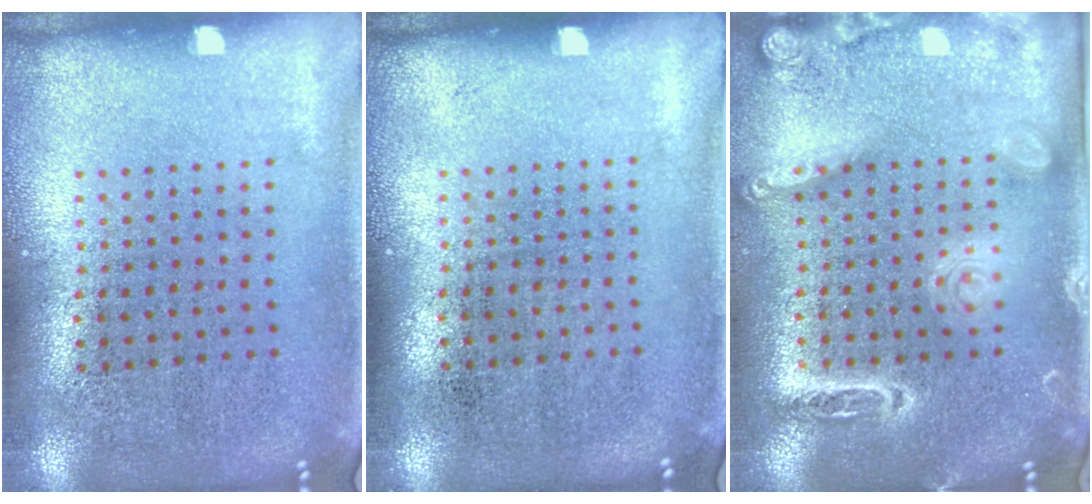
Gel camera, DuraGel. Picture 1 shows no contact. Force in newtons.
{"total": 0.0}
{"total": 2.1, "press": 1.9, "slide": 0.9}